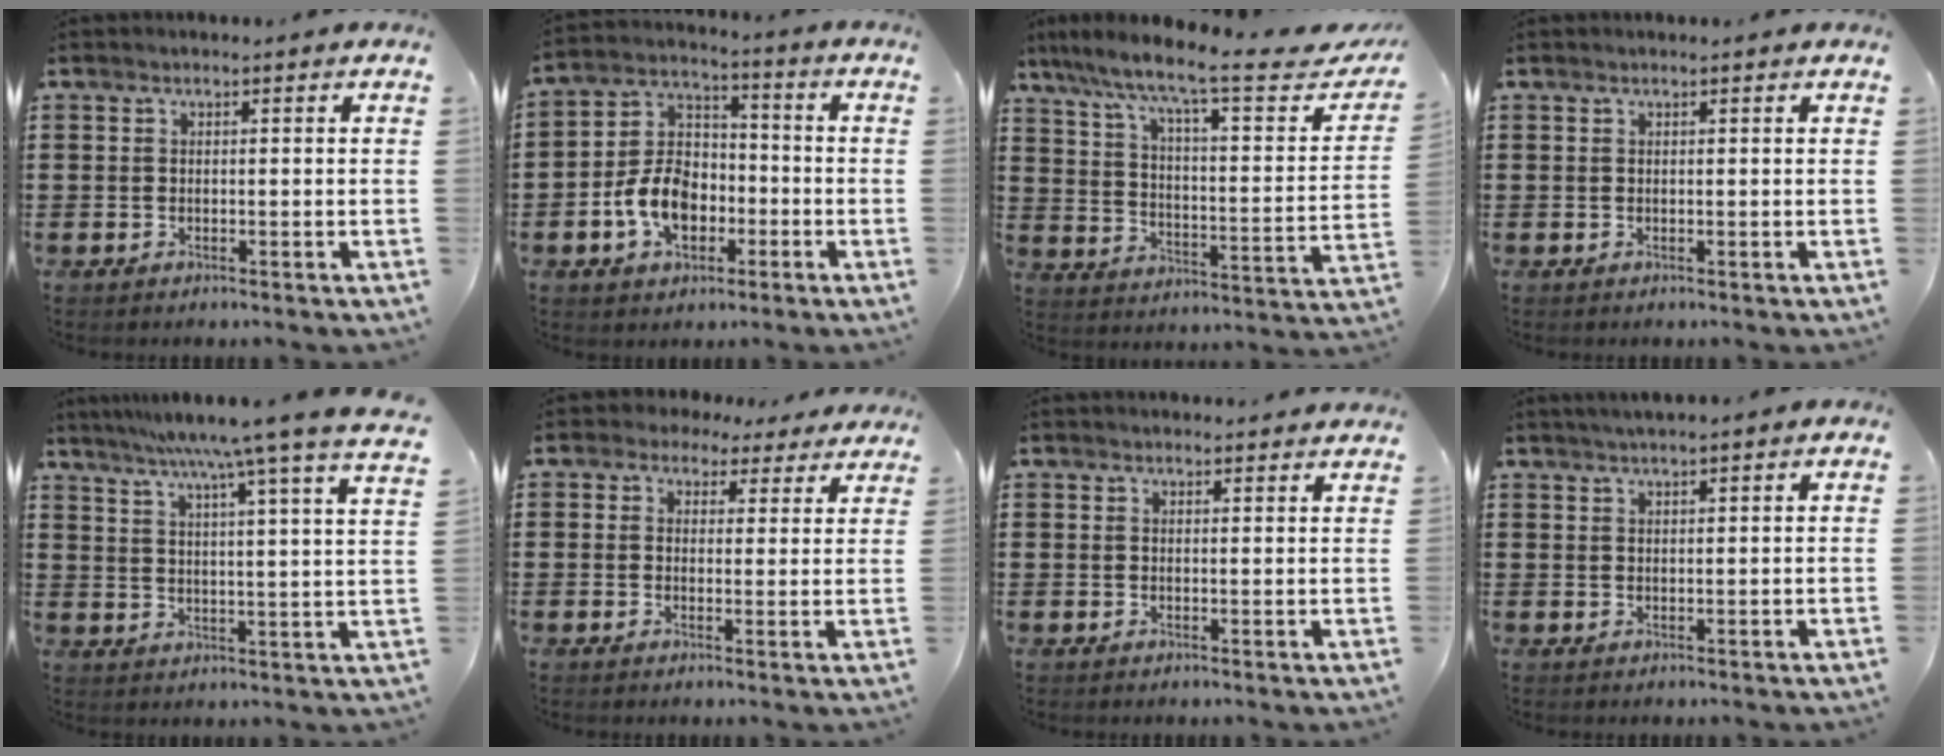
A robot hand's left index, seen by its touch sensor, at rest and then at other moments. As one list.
[{"total": 9.4, "force": [-3.3, 6.5, 5.9], "torque": [-0.146, 0.014, -0.066]}, {"total": 8.7, "force": [6.5, 0.5, 5.7], "torque": [-0.128, -0.048, 0.096]}, {"total": 0.0}, {"total": 8.3, "force": [7.1, -1.8, 4.0], "torque": [-0.096, -0.049, 0.111]}, {"total": 2.8, "force": [2.1, 1.8, 0.4], "torque": [-0.022, 0.002, 0.038]}, {"total": 1.4, "force": [1.4, 0.2, 0.0], "torque": [-0.003, 0.001, 0.027]}, {"total": 1.4, "force": [1.2, -0.1, 0.7], "torque": [-0.013, 0.002, 0.022]}]